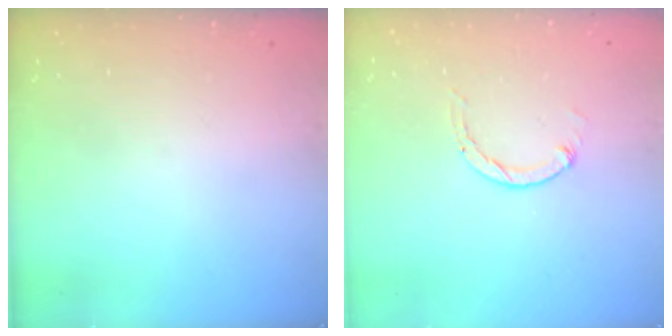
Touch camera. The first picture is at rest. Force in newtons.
{"total": 0.0}